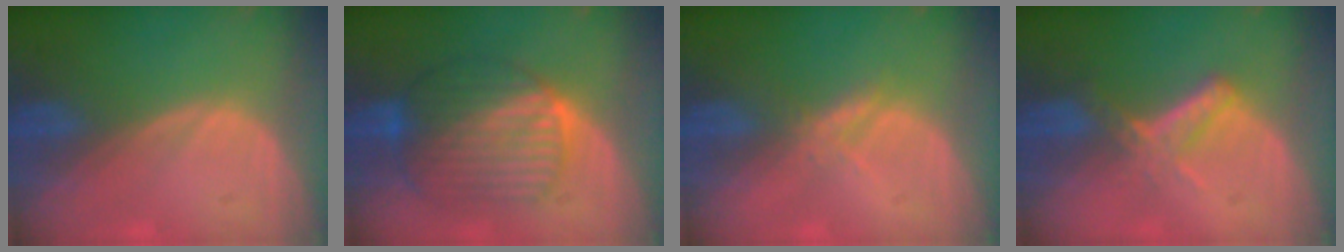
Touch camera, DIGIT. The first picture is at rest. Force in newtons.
{"total": 10.2, "press": 10.2, "slide": 0.9}
{"total": 2.1, "press": 2.1, "slide": 0.2}
{"total": 5.6, "press": 4.7, "slide": 3.0}